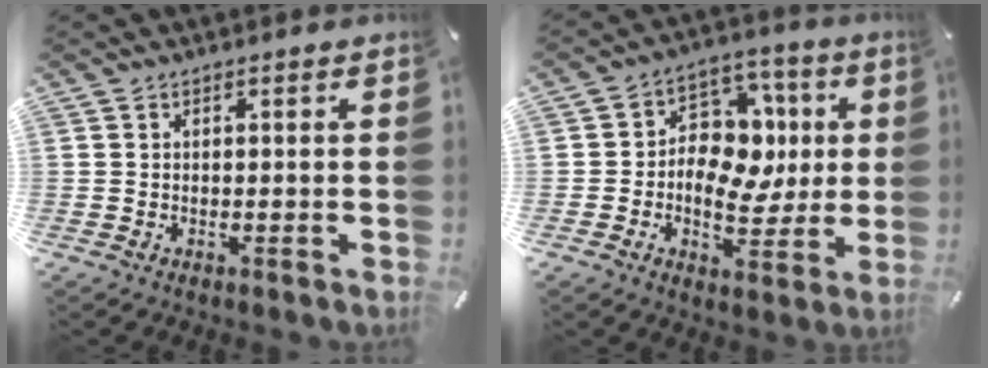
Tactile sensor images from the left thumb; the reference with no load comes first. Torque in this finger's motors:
{"motor_torque": [0.11, 0.94, 0.99, -0.37, 0.05]}